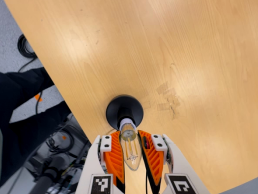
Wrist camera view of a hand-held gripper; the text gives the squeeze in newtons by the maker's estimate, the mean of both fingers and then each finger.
{"total": 21.1, "left": 20.7, "right": 21.4}